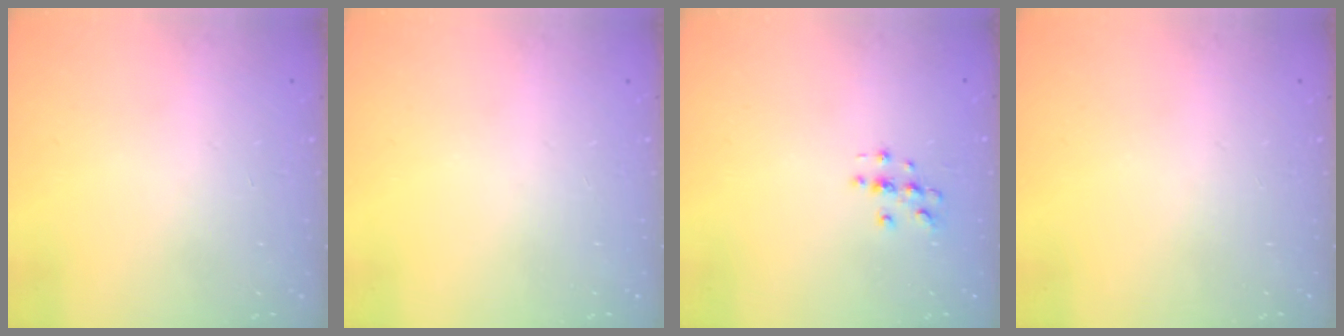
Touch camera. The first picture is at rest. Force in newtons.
{"total": 0.0}
{"total": 3.0, "press": 3.0, "slide": 0.3}
{"total": 0.0}